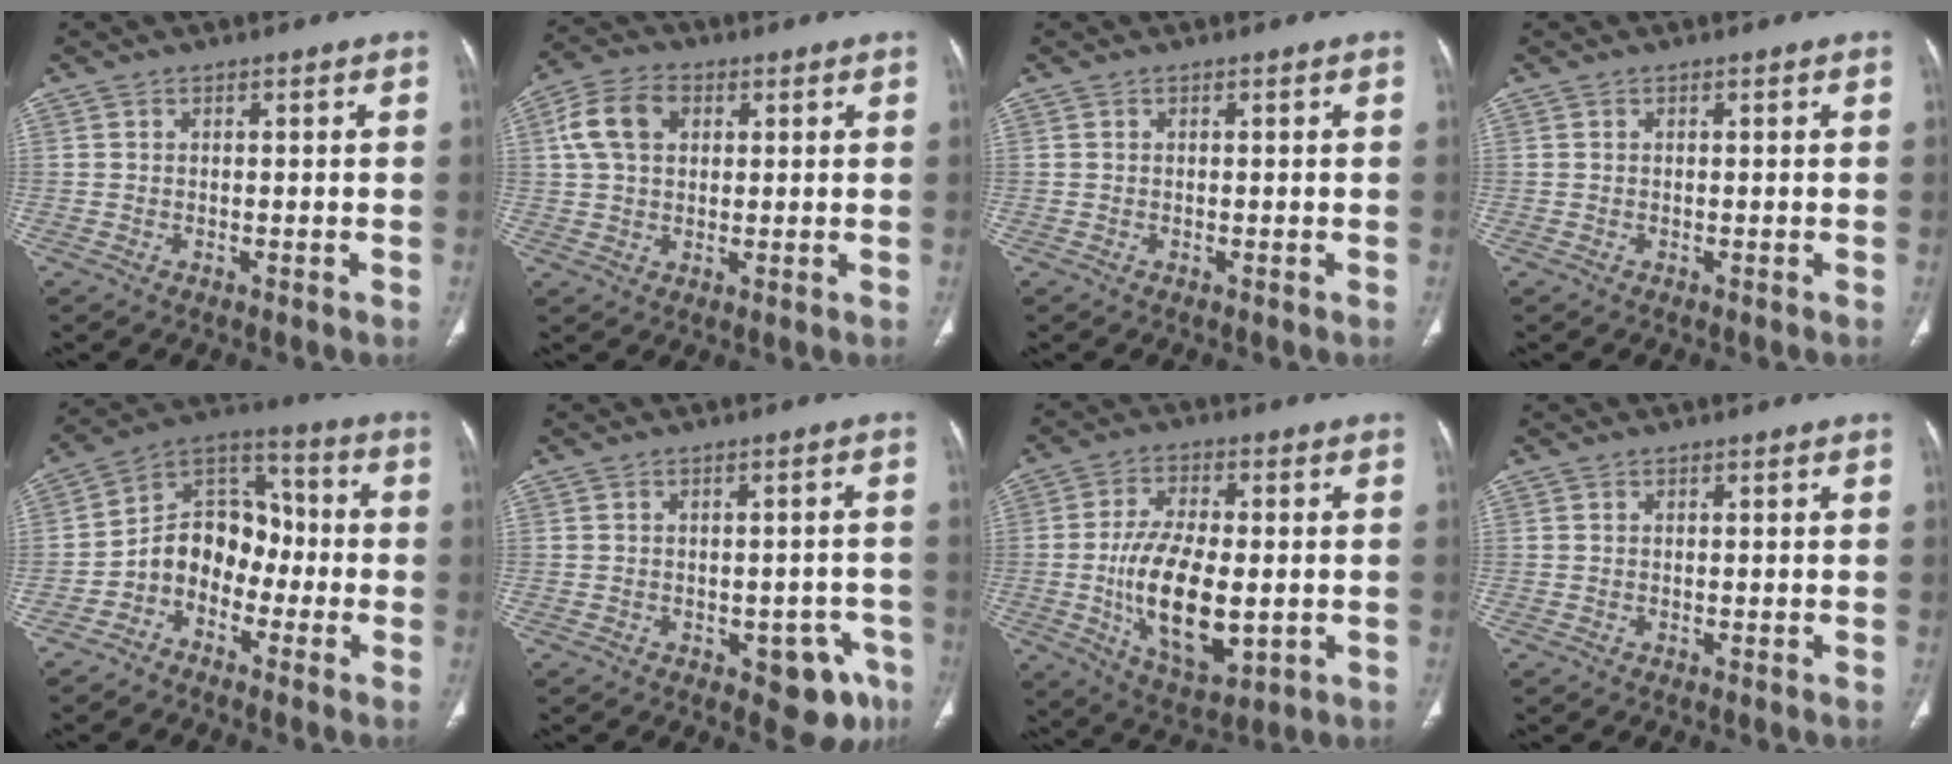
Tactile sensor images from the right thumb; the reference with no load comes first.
{"total": 8.6, "force": [2.4, 6.0, 5.7], "torque": [-0.106, 0.013, 0.040]}
{"total": 0.0}
{"total": 0.0}
{"total": 10.8, "force": [-3.9, 8.3, 5.7], "torque": [-0.063, 0.066, -0.084]}
{"total": 7.3, "force": [-3.7, 4.1, 4.8], "torque": [-0.020, 0.020, -0.039]}
{"total": 15.9, "force": [-2.2, 7.7, 13.8], "torque": [-0.233, -0.009, -0.027]}
{"total": 0.0}